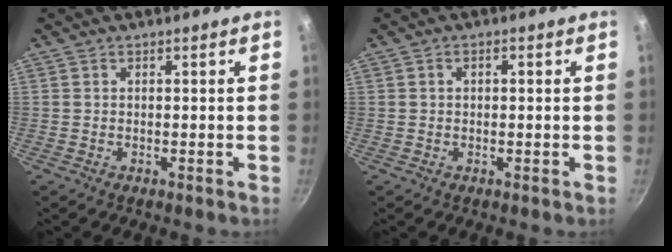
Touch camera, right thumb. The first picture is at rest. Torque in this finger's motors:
{"motor_torque": [-0.16, -0.24, -0.28, 0.27, -0.02]}